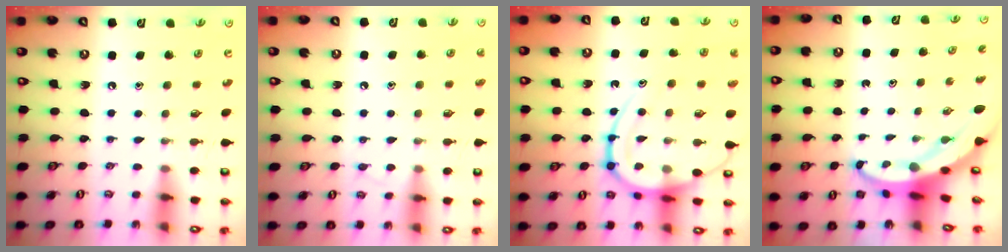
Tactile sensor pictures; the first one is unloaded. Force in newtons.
{"total": 5.1, "press": 5.0, "slide": 0.5}
{"total": 13.9, "press": 13.8, "slide": 0.8}
{"total": 5.6, "press": 5.5, "slide": 0.7}